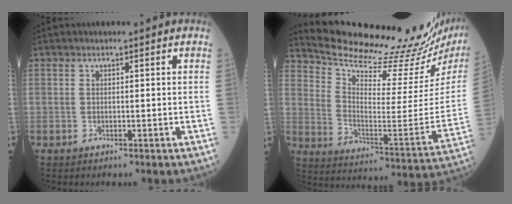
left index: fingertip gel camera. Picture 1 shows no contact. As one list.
[{"total": 25.5, "force": [23.8, 0.3, 9.3], "torque": [-0.160, -0.116, 0.329]}]